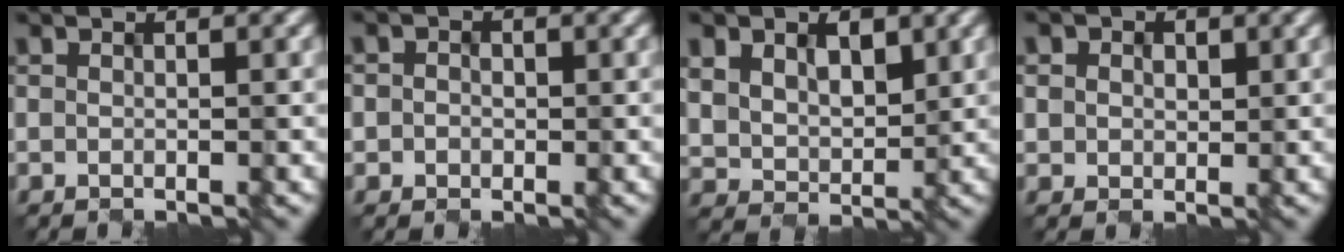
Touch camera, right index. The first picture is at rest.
{"total": 1.7, "force": [-0.2, 1.6, 0.5], "torque": [-0.006, 0.003, -0.010]}
{"total": 6.0, "force": [1.8, 4.5, 3.5], "torque": [-0.080, 0.003, 0.028]}
{"total": 2.9, "force": [1.2, 2.5, 1.0], "torque": [-0.035, 0.005, 0.020]}